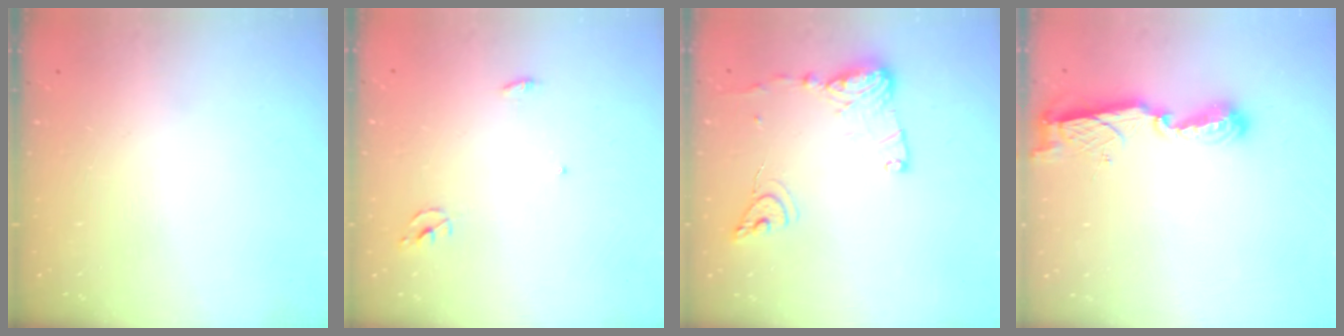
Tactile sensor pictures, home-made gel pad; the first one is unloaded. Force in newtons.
{"total": 2.3, "press": 2.3, "slide": 0.1}
{"total": 12.7, "press": 12.6, "slide": 1.4}
{"total": 8.4, "press": 8.4, "slide": 0.8}